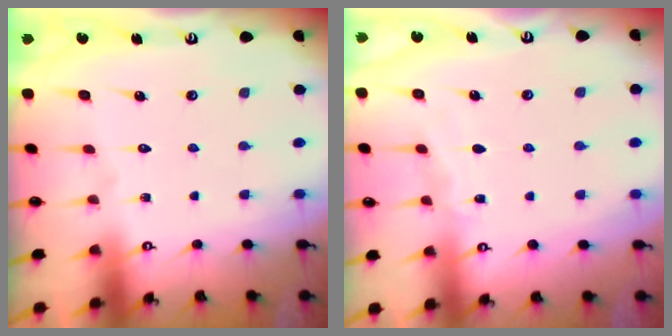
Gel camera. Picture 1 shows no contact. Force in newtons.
{"total": 4.7, "press": 4.6, "slide": 0.6}